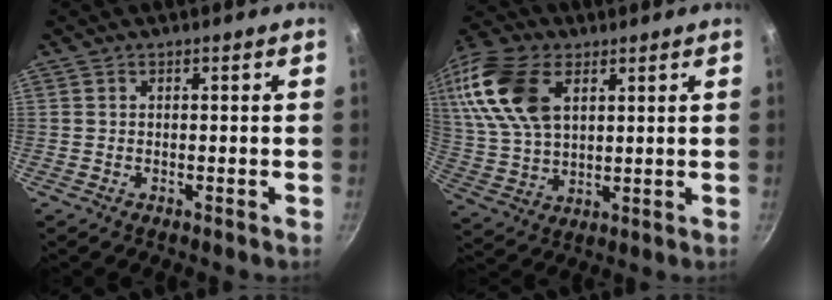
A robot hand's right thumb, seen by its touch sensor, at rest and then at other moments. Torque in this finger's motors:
{"motor_torque": [0.19, 4.05, 0.98, -0.27, 0.31]}